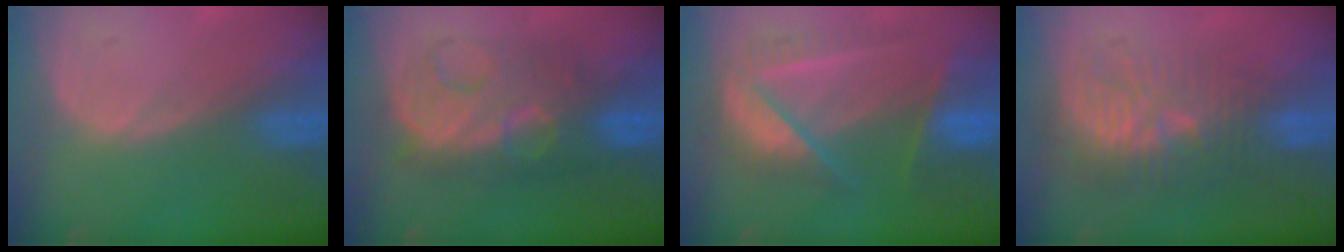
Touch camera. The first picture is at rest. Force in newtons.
{"total": 9.1, "press": 9.0, "slide": 0.3}
{"total": 8.6, "press": 8.0, "slide": 3.1}
{"total": 10.3, "press": 8.9, "slide": 5.1}